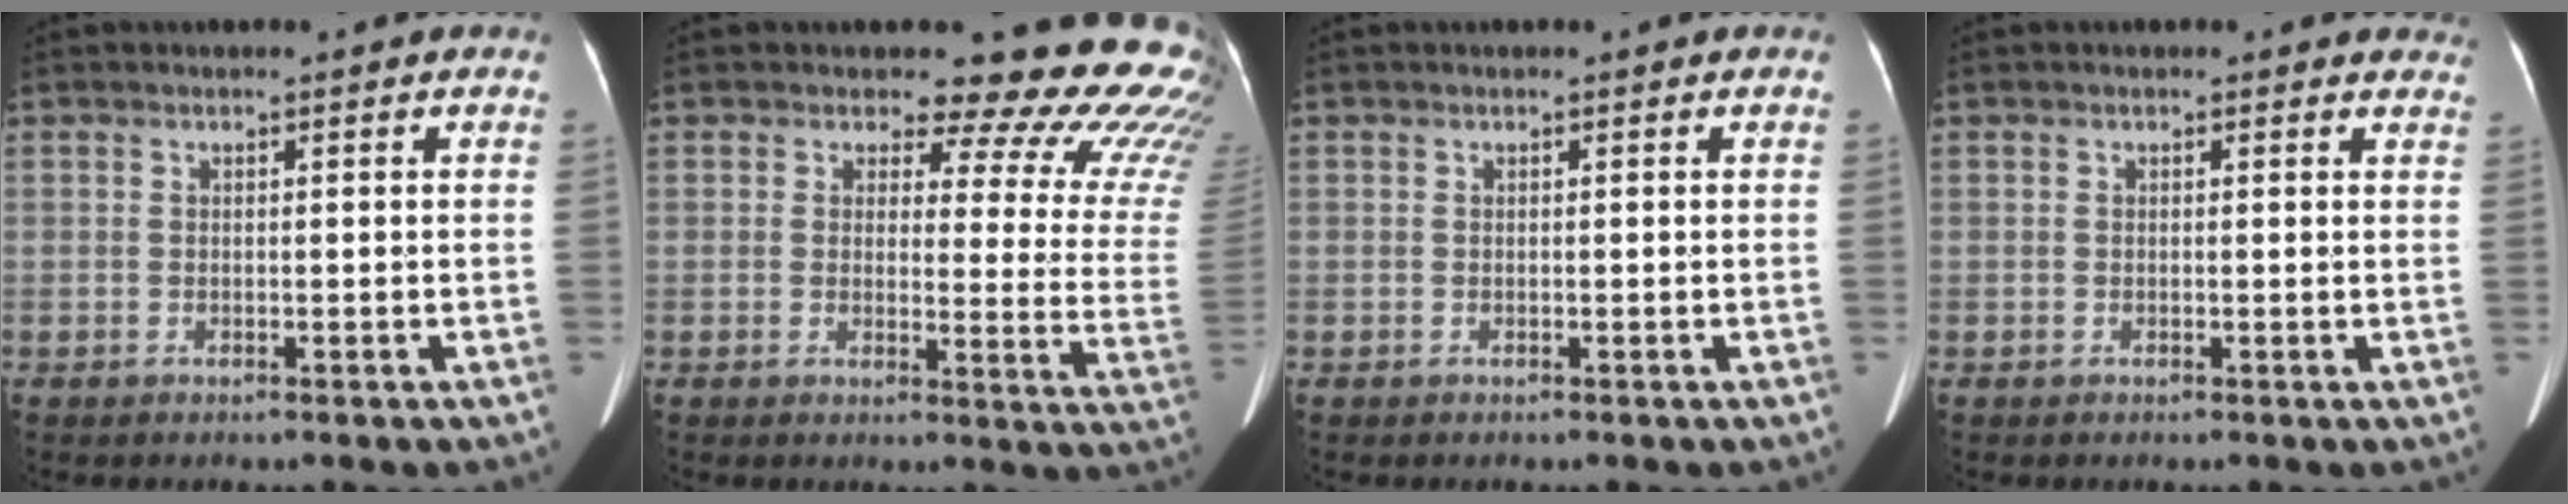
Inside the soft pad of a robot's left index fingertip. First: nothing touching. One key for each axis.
{"total": 19.1, "fx": 17.1, "fy": 5.2, "fz": 6.8, "tx": -0.050, "ty": -0.106, "tz": 0.160}
{"total": 0.0}
{"total": 4.1, "fx": 3.8, "fy": 1.5, "fz": 0.4, "tx": 0.015, "ty": -0.010, "tz": 0.012}